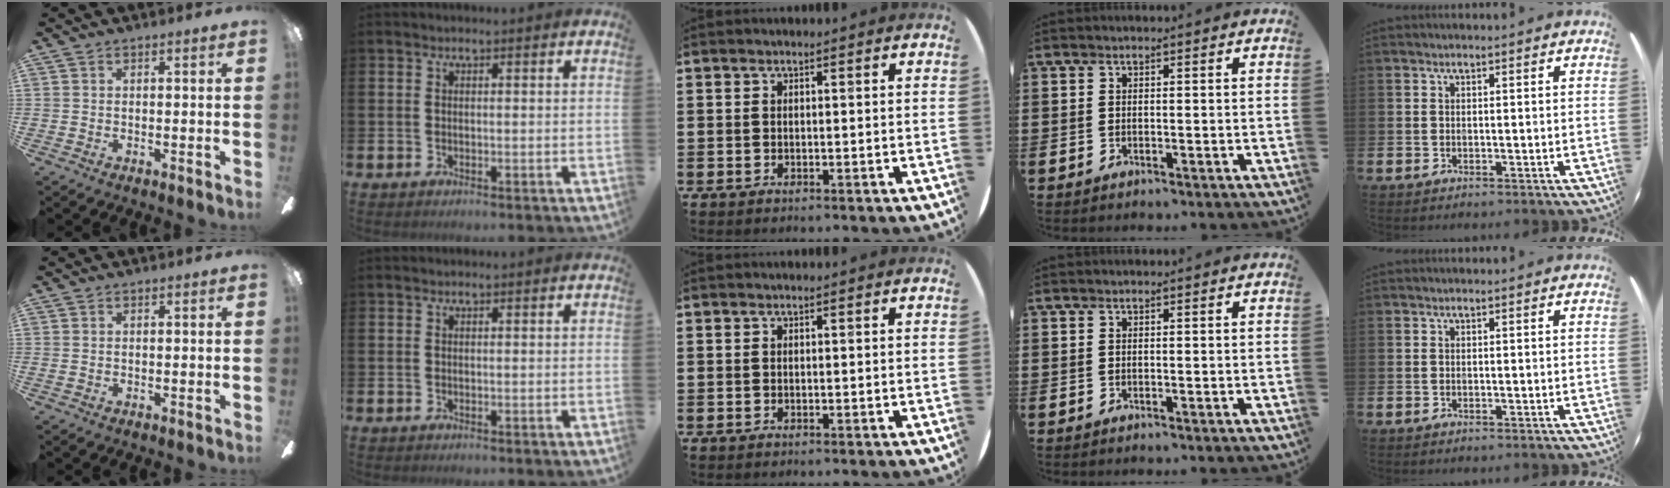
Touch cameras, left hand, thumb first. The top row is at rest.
{}